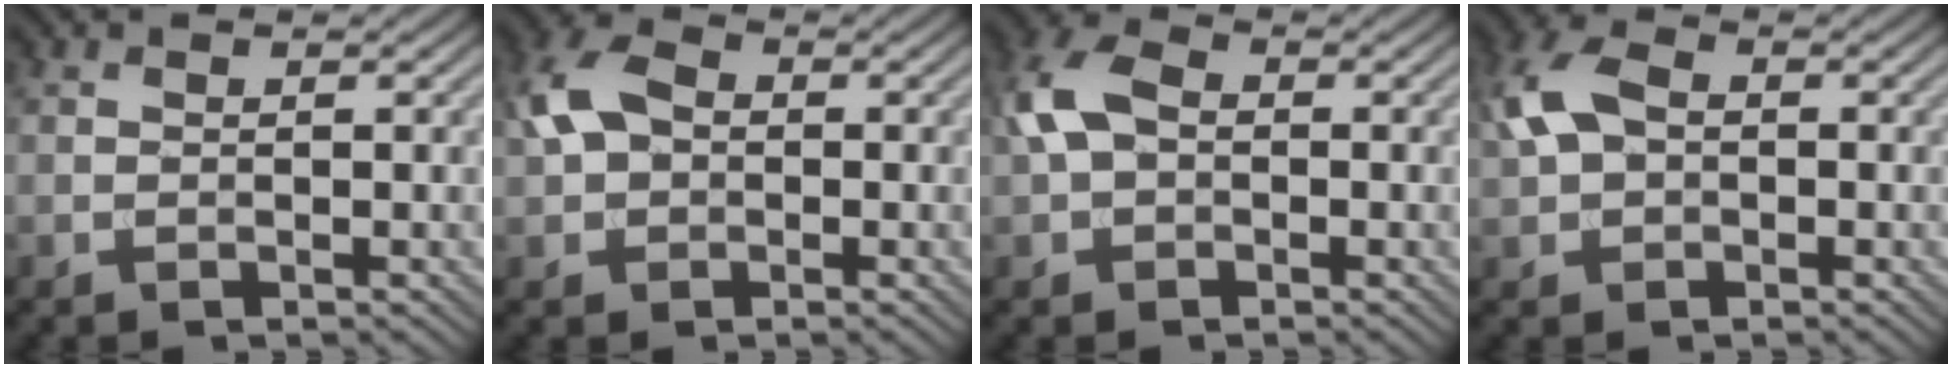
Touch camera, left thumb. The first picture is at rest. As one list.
[{"total": 5.5, "force": [0.4, 4.1, 3.7], "torque": [-0.086, 0.014, -0.002]}, {"total": 5.3, "force": [0.1, 3.7, 3.8], "torque": [-0.090, 0.015, -0.009]}, {"total": 5.5, "force": [0.6, 3.7, 4.0], "torque": [-0.097, 0.014, 0.003]}]